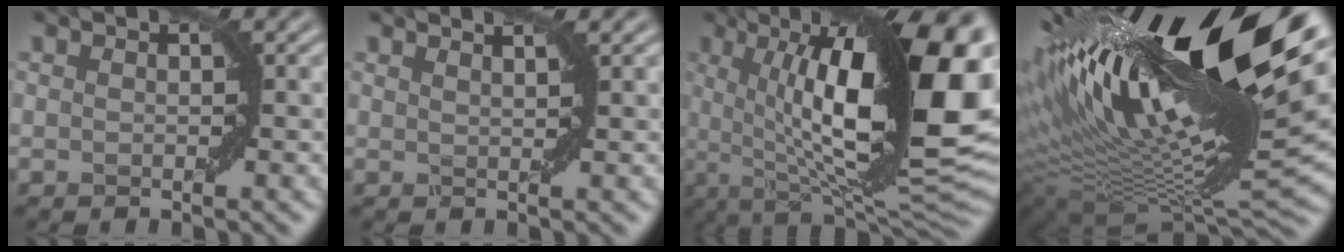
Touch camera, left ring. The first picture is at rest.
{"total": 2.5, "force": [2.0, 0.7, 1.4], "torque": [0.006, 0.004, 0.002]}
{"total": 18.8, "force": [3.4, 5.6, 17.6], "torque": [-0.239, 0.008, 0.061]}
{"total": 19.7, "force": [7.5, 6.5, 17.0], "torque": [-0.307, 0.014, 0.135]}